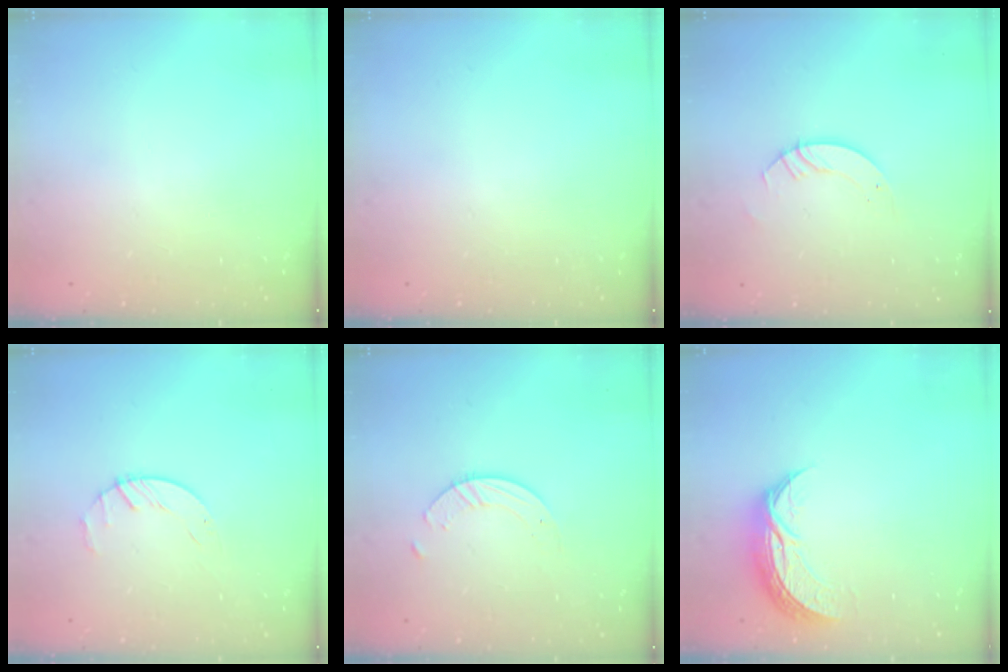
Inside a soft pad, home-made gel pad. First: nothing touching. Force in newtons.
{"total": 0.0}
{"total": 3.5, "press": 3.5, "slide": 0.4}
{"total": 2.1, "press": 2.1, "slide": 0.3}
{"total": 4.5, "press": 4.5, "slide": 0.3}
{"total": 10.1, "press": 10.1, "slide": 0.3}